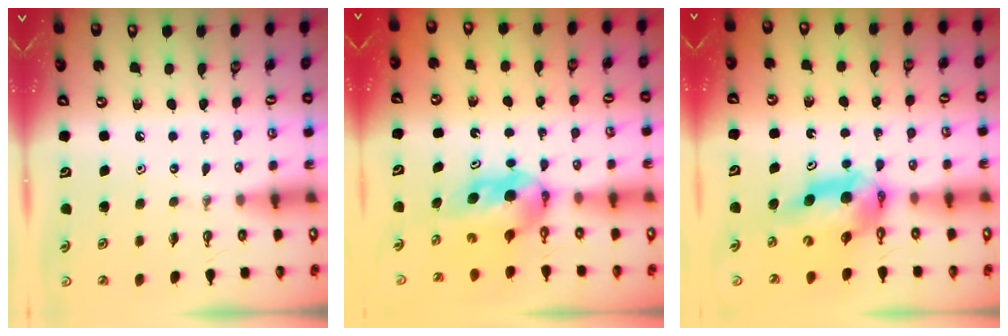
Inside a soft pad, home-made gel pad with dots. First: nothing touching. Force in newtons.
{"total": 6.9, "press": 4.3, "slide": 5.4}
{"total": 10.6, "press": 10.6, "slide": 1.1}